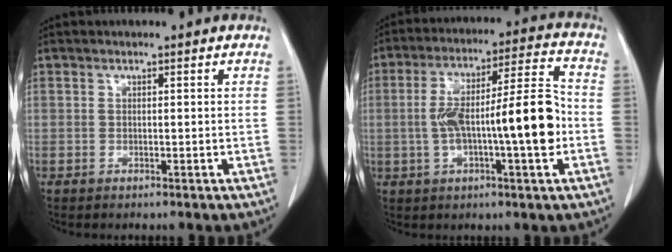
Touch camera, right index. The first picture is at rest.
{"total": 15.8, "force": [-2.1, 2.2, 15.5], "torque": [-0.265, 0.024, -0.029]}